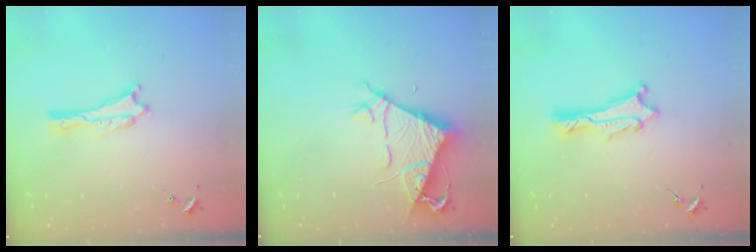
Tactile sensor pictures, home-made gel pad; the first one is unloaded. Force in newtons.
{"total": 7.4, "press": 7.4, "slide": 0.7}
{"total": 1.5, "press": 1.5, "slide": 0.1}